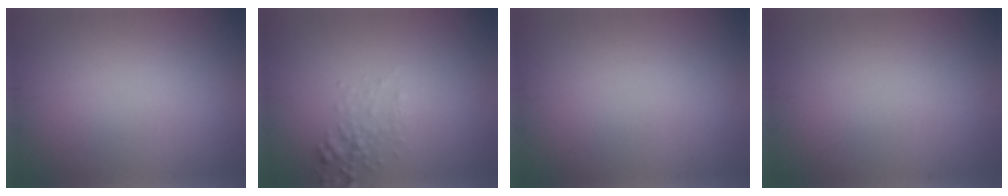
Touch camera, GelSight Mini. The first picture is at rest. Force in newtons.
{"total": 1.6, "press": 1.5, "slide": 0.2}
{"total": 0.0}
{"total": 0.0}